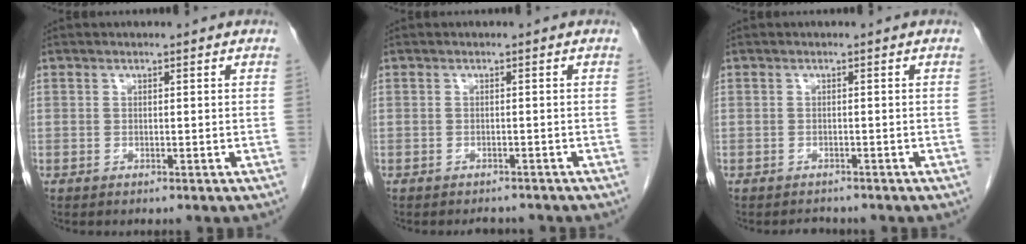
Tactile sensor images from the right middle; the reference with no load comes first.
{"total": 2.2, "force": [-2.1, 0.7, 0.2], "torque": [-0.006, -0.006, -0.027]}
{"total": 1.5, "force": [-1.4, 0.4, 0.0], "torque": [-0.007, -0.007, -0.019]}